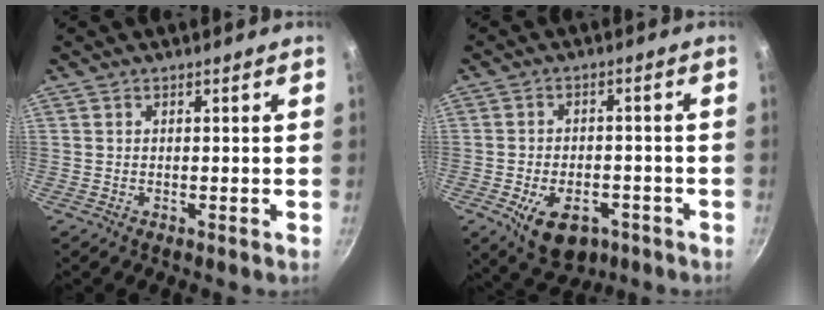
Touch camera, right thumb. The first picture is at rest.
{"total": 10.5, "force": [-4.7, 6.5, 6.8], "torque": [-0.084, 0.014, -0.063]}